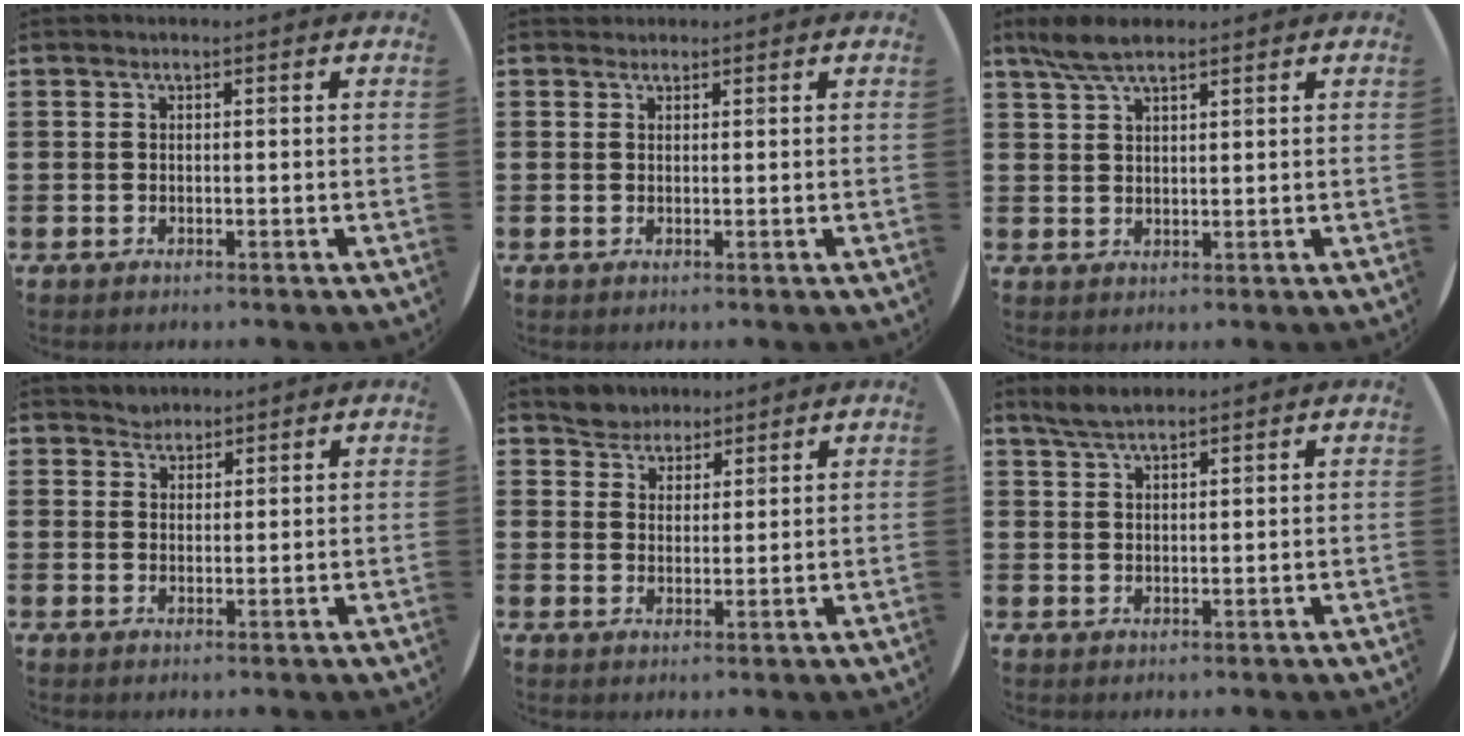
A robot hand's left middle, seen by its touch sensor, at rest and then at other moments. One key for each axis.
{"total": 0.7, "fx": 0.6, "fy": 0.2, "fz": -0.1, "tx": 0.002, "ty": 0.004, "tz": 0.013}
{"total": 4.9, "fx": 3.8, "fy": 1.3, "fz": 2.7, "tx": -0.061, "ty": 0.002, "tz": 0.070}
{"total": 1.8, "fx": 1.7, "fy": 0.6, "fz": -0.3, "tx": 0.003, "ty": 0.002, "tz": 0.035}
{"total": 3.6, "fx": 3.2, "fy": 1.4, "fz": -0.7, "tx": 0.000, "ty": 0.000, "tz": 0.063}
{"total": 3.0, "fx": 2.6, "fy": 0.6, "fz": 1.3, "tx": -0.029, "ty": 0.003, "tz": 0.048}